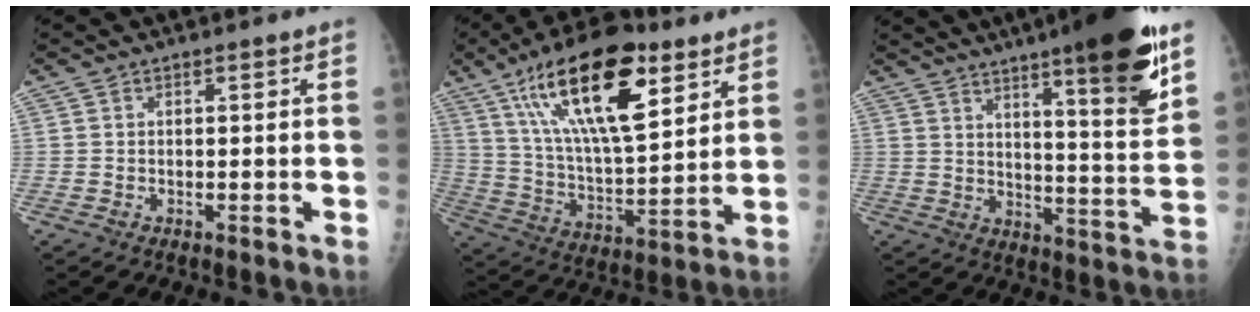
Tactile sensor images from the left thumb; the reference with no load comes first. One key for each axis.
{"total": 23.3, "fx": 11.7, "fy": 8.9, "fz": 18.0, "tx": -0.290, "ty": -0.038, "tz": 0.204}
{"total": 19.1, "fx": 11.5, "fy": 2.7, "fz": 15.1, "tx": -0.193, "ty": -0.063, "tz": 0.168}